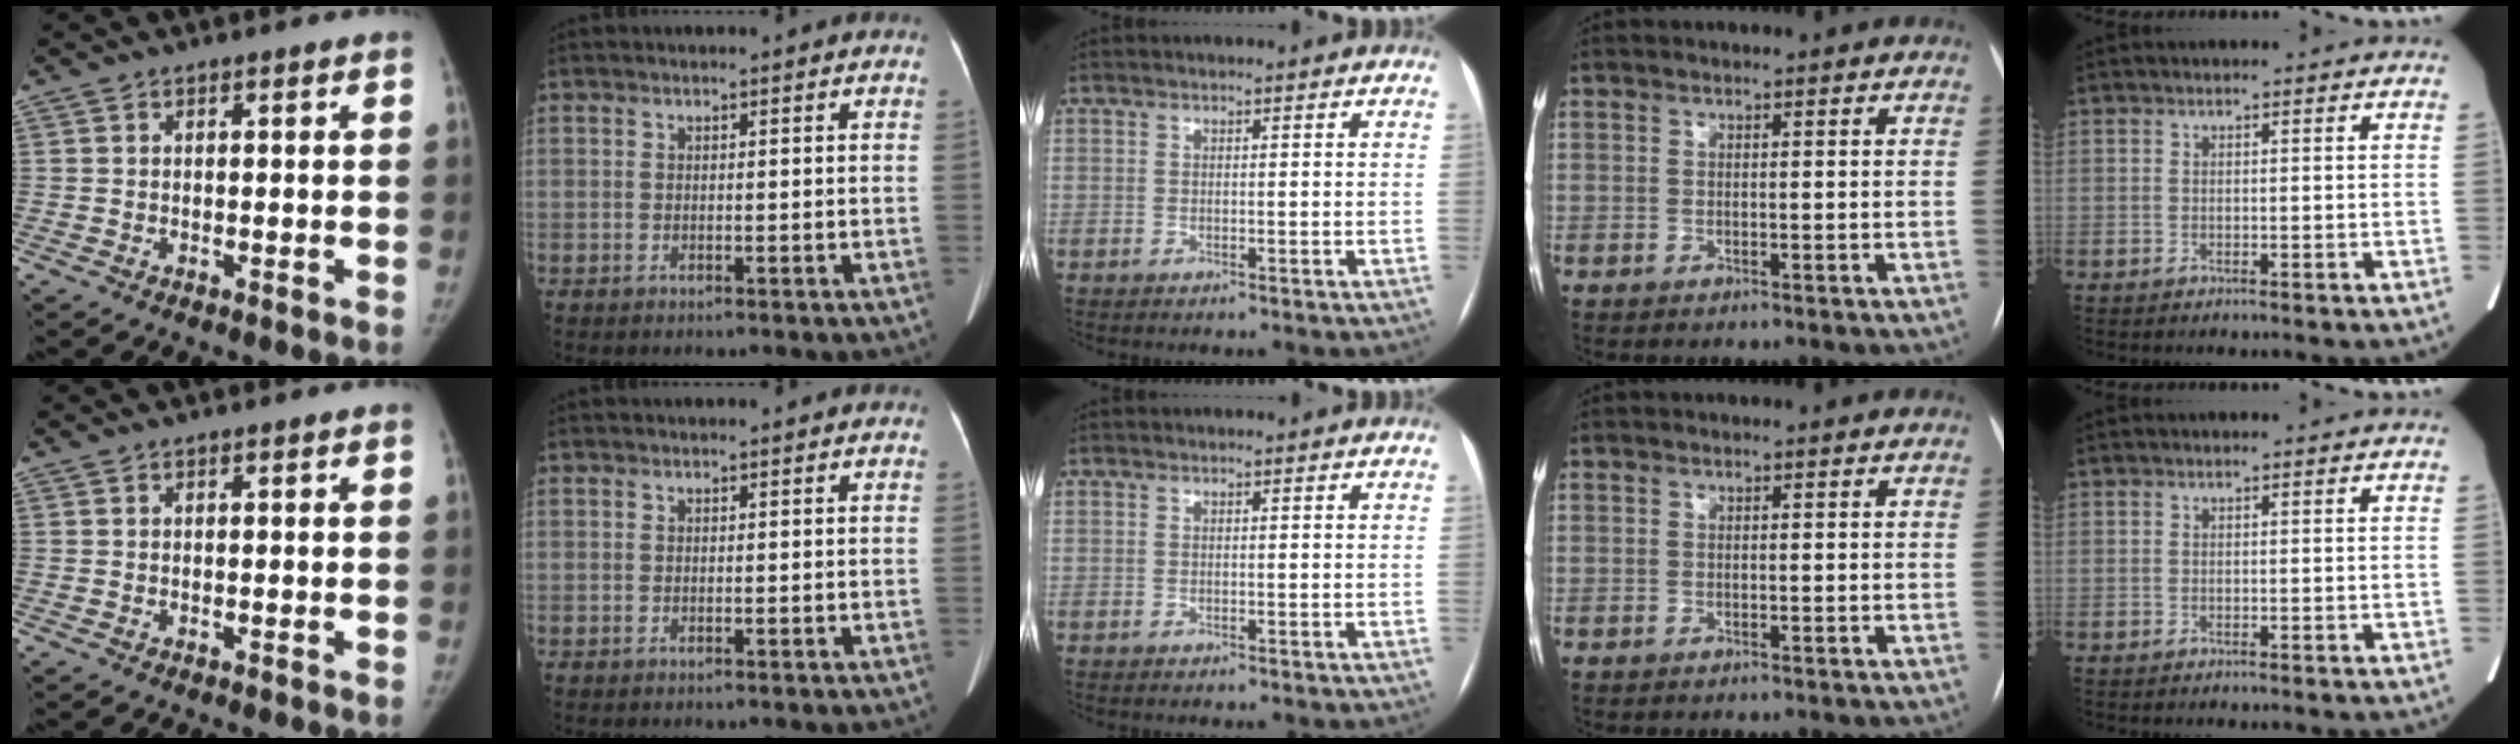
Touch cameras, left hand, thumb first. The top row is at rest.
{}